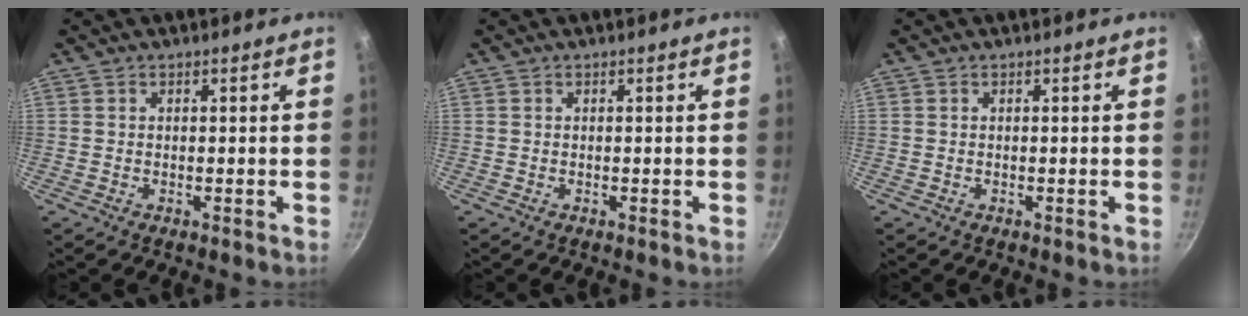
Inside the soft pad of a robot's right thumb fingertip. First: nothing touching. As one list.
[{"total": 0.0}, {"total": 0.0}]